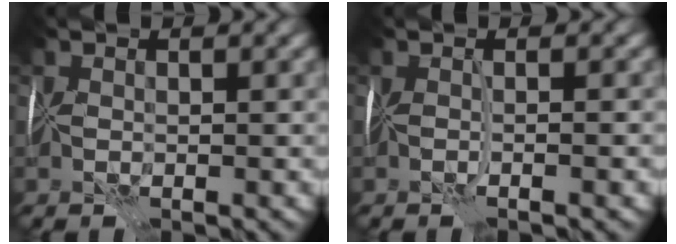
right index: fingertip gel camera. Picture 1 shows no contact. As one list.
[{"total": 1.7, "force": [-0.3, 0.2, 1.7], "torque": [-0.020, -0.009, -0.004]}]